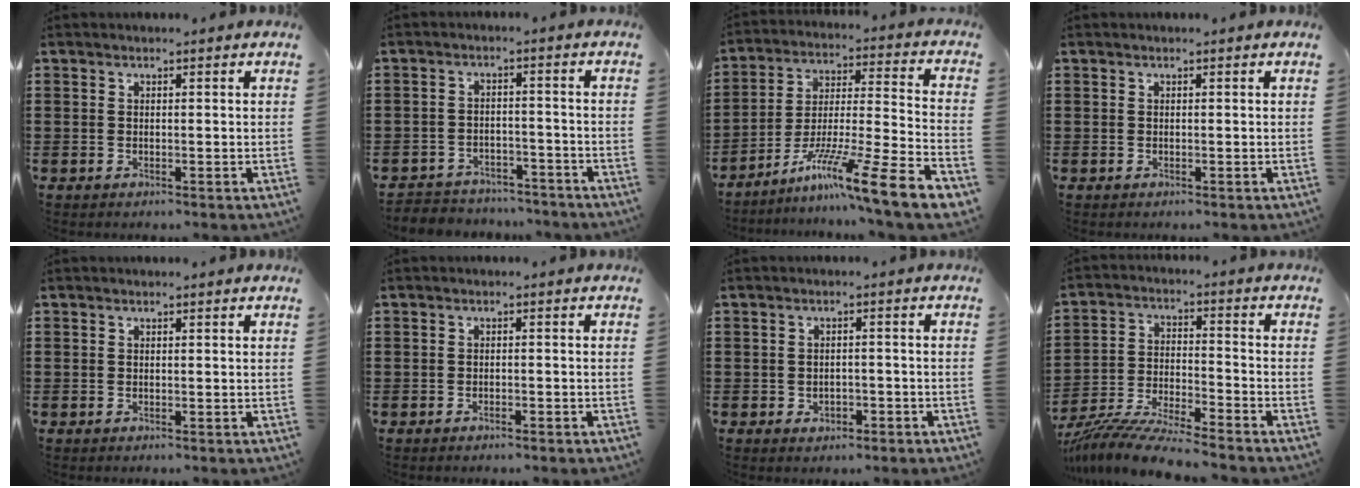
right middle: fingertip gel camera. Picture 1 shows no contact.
{"total": 3.6, "force": [-3.5, 0.8, -0.3], "torque": [-0.003, 0.002, -0.076]}
{"total": 12.9, "force": [-9.3, -0.1, 9.0], "torque": [-0.149, 0.006, -0.175]}
{"total": 0.0}
{"total": 0.0}
{"total": 0.8, "force": [-0.7, 0.1, 0.3], "torque": [-0.008, -0.001, -0.014]}
{"total": 1.5, "force": [-0.9, 1.0, 0.6], "torque": [-0.016, 0.002, -0.020]}
{"total": 8.5, "force": [-8.1, -0.1, 2.6], "torque": [-0.053, 0.001, -0.161]}